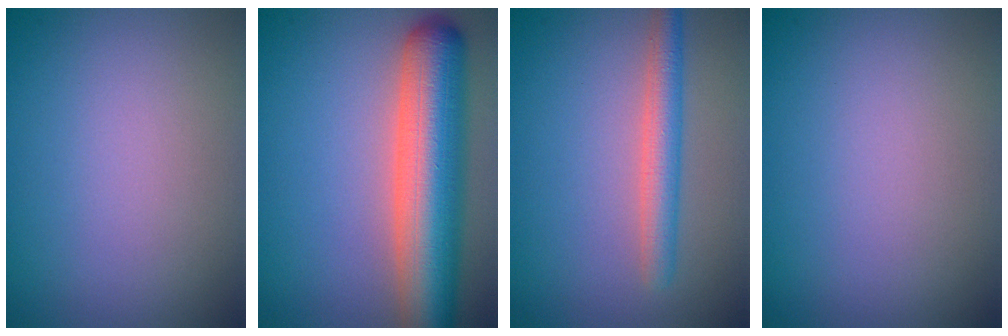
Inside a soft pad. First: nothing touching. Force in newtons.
{"total": 10.1, "press": 10.1, "slide": 0.6}
{"total": 3.0, "press": 3.0, "slide": 0.1}
{"total": 0.0}